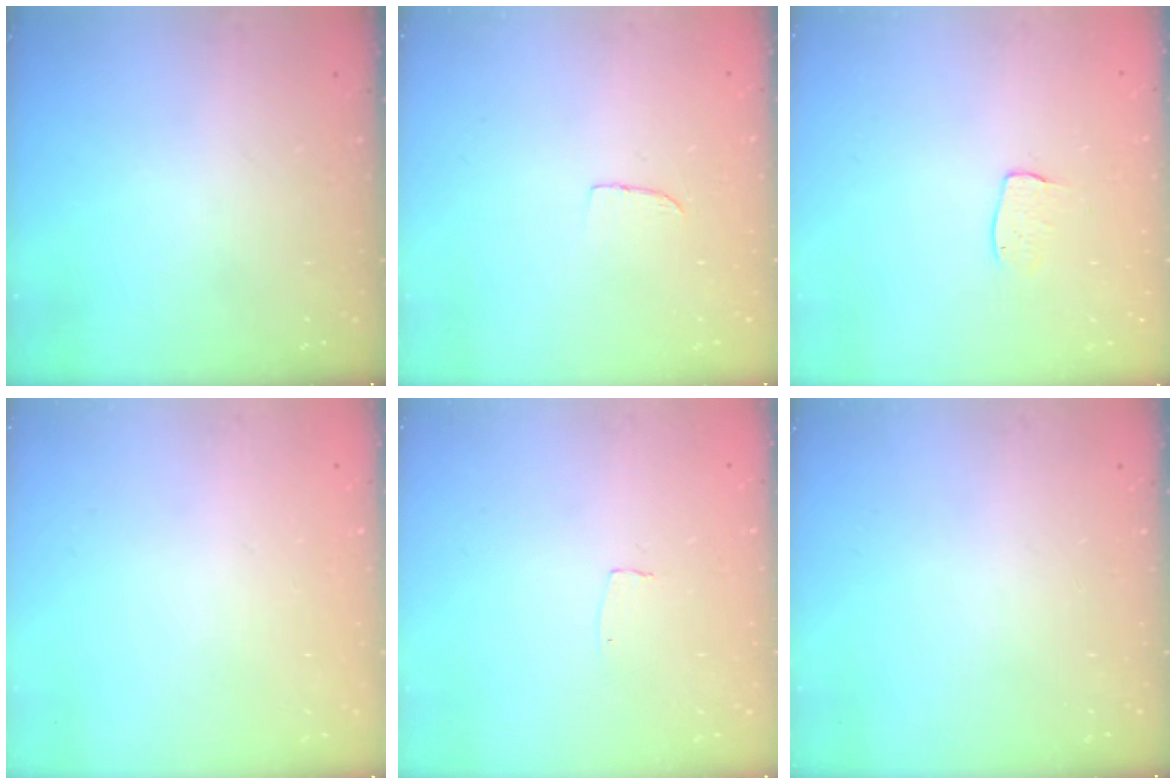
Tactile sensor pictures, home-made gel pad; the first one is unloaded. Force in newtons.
{"total": 4.2, "press": 4.2, "slide": 0.4}
{"total": 5.0, "press": 5.0, "slide": 0.3}
{"total": 0.0}
{"total": 3.0, "press": 3.0, "slide": 0.2}
{"total": 0.0}